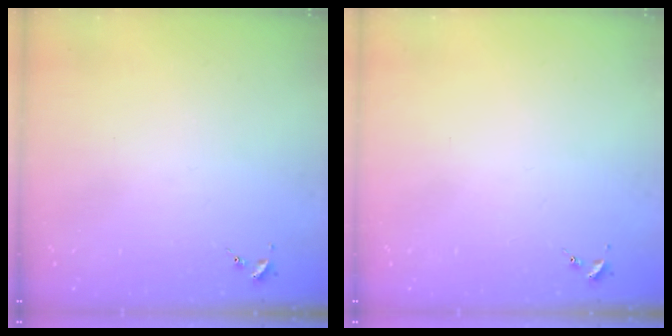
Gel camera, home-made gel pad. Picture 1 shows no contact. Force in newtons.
{"total": 0.0}